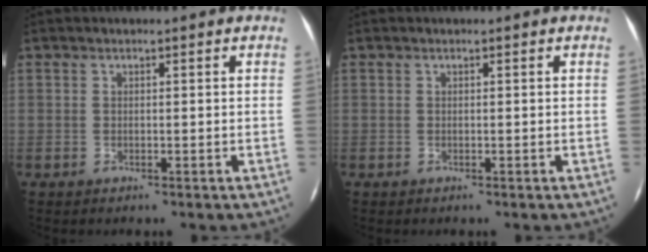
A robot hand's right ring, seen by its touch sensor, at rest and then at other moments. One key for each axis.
{"total": 0.0}